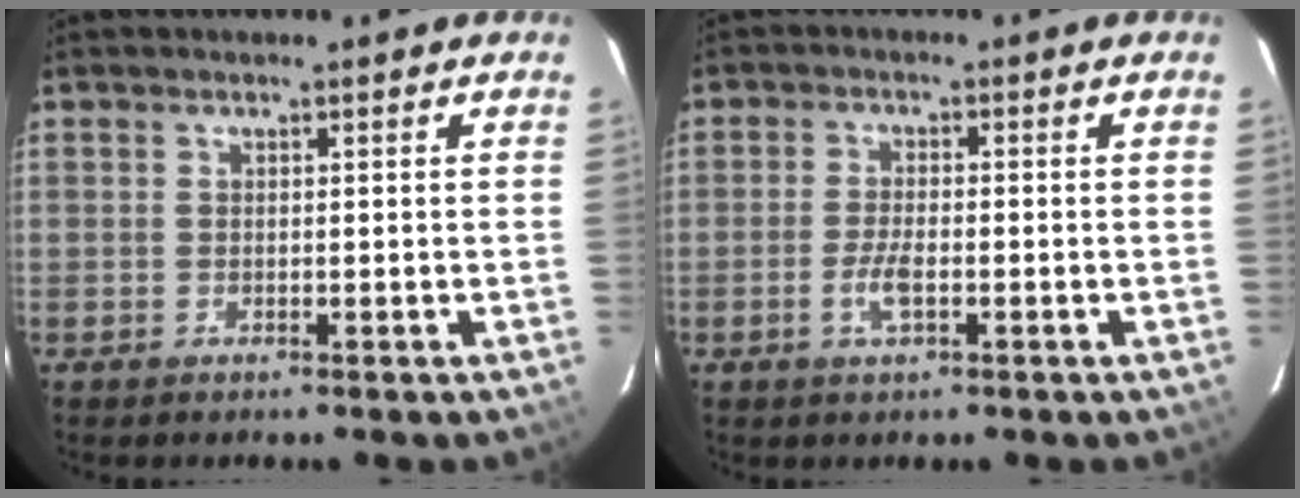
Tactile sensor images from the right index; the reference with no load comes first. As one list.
[{"total": 3.8, "force": [-1.5, 1.4, 3.3], "torque": [-0.071, 0.000, -0.029]}]